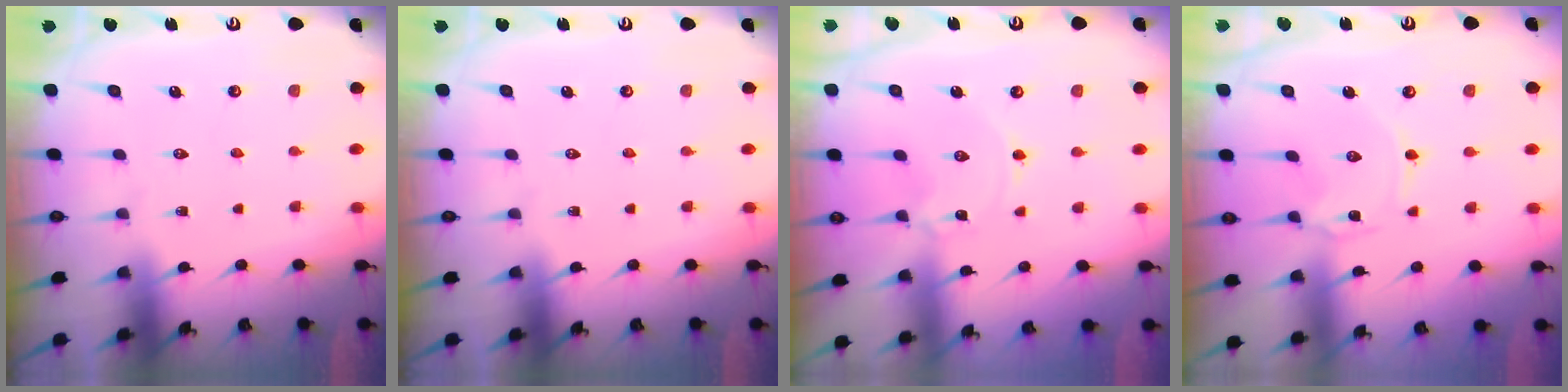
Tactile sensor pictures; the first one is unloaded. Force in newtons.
{"total": 0.0}
{"total": 0.0}
{"total": 1.3, "press": 1.2, "slide": 0.2}